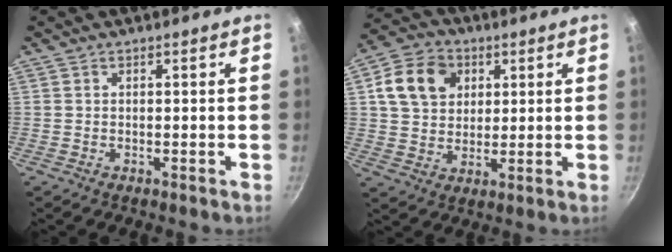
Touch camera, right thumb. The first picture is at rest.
{"total": 11.6, "force": [3.7, 9.2, 6.0], "torque": [-0.086, 0.004, 0.058]}